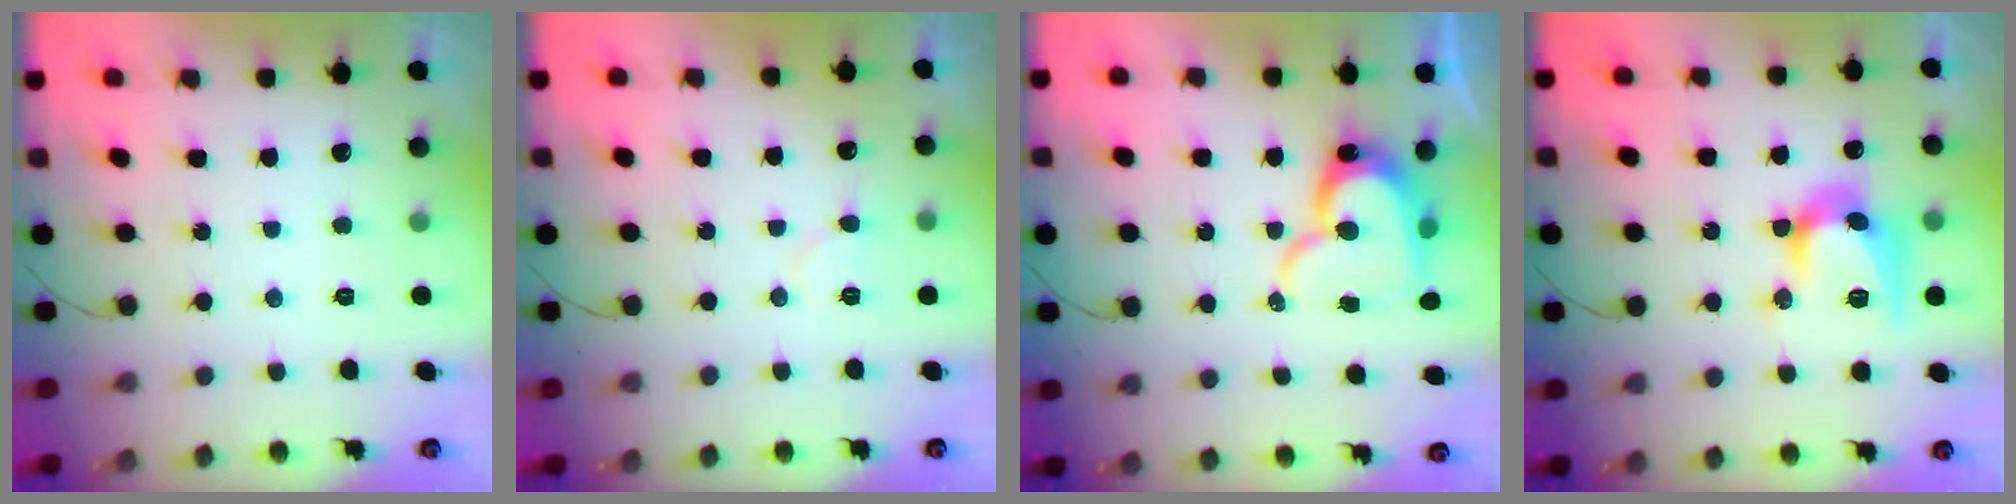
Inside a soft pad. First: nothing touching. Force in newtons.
{"total": 5.0, "press": 5.0, "slide": 0.5}
{"total": 15.3, "press": 15.2, "slide": 1.6}
{"total": 14.4, "press": 14.3, "slide": 0.7}